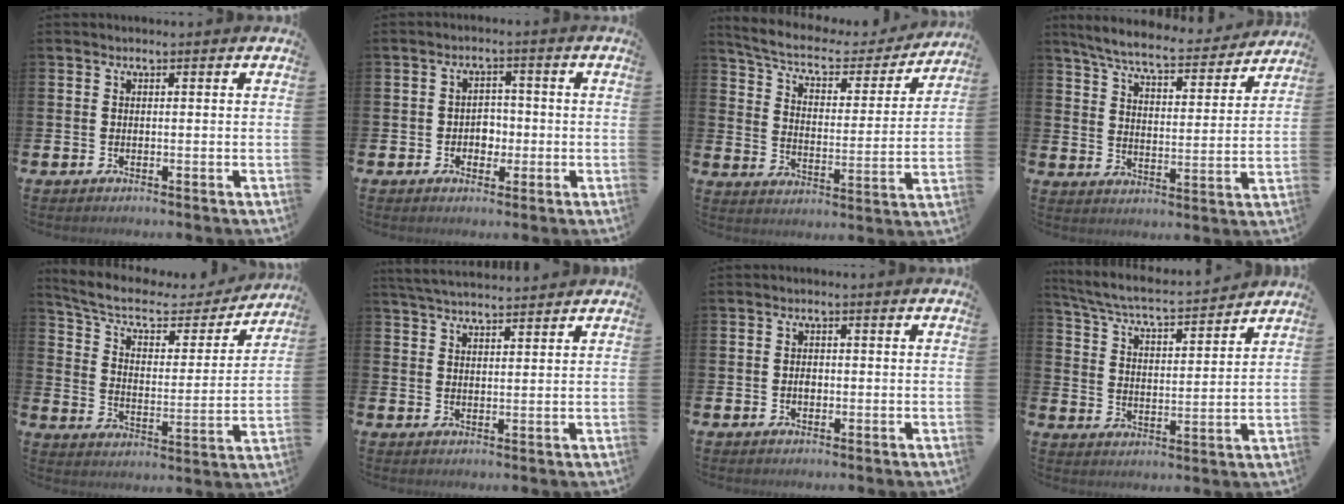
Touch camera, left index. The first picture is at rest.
{"total": 2.8, "force": [-0.7, 2.4, 1.3], "torque": [-0.019, 0.003, -0.021]}
{"total": 7.1, "force": [6.1, 2.2, 2.9], "torque": [-0.084, -0.042, 0.099]}
{"total": 7.5, "force": [6.9, 0.8, 2.7], "torque": [-0.087, -0.041, 0.118]}
{"total": 8.3, "force": [6.9, 3.0, 3.6], "torque": [-0.101, -0.045, 0.113]}
{"total": 4.2, "force": [4.1, 0.3, 0.7], "torque": [-0.021, -0.017, 0.075]}
{"total": 1.3, "force": [-0.1, 1.0, 0.9], "torque": [-0.005, 0.002, -0.007]}
{"total": 5.7, "force": [5.4, 0.4, 1.9], "torque": [-0.061, -0.044, 0.088]}